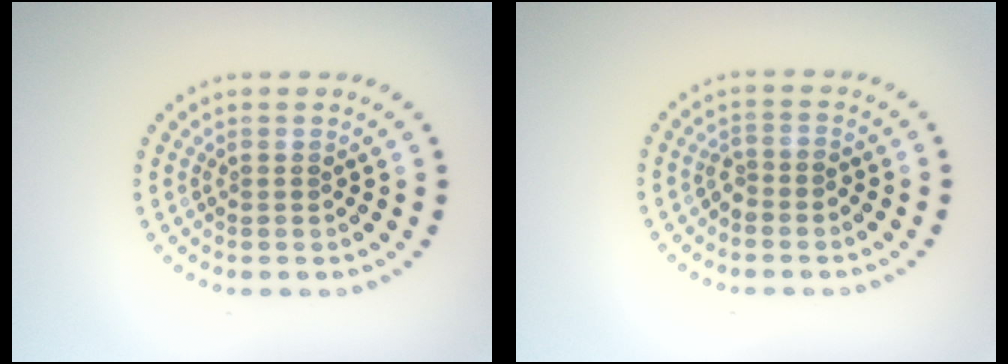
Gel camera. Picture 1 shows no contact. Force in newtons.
{"total": 1.4, "press": 1.1, "slide": 0.8}